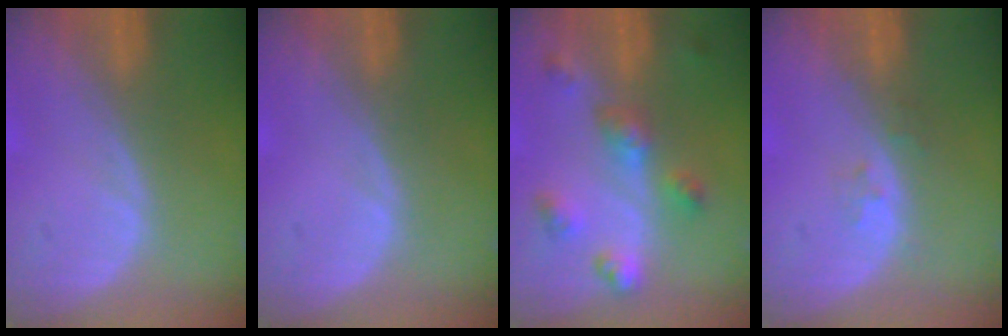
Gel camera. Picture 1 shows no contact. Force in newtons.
{"total": 0.0}
{"total": 6.1, "press": 5.9, "slide": 1.7}
{"total": 1.9, "press": 1.4, "slide": 1.2}